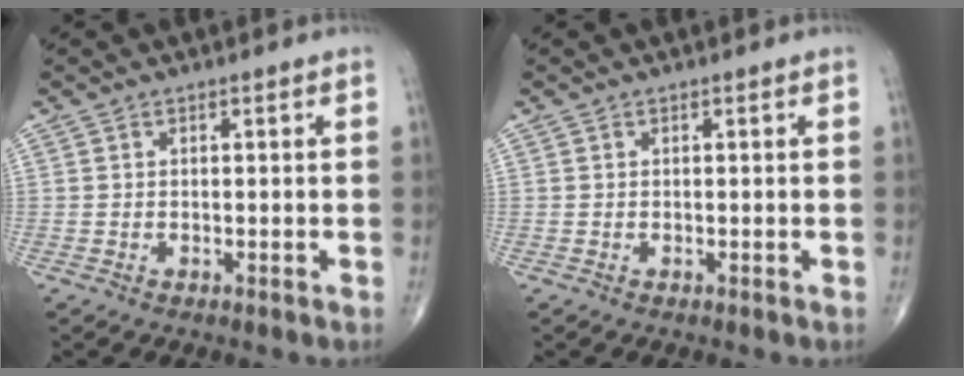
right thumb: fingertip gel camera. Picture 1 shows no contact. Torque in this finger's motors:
{"motor_torque": [-0.06, 0.06, 0.01, 0.02, 0.01]}